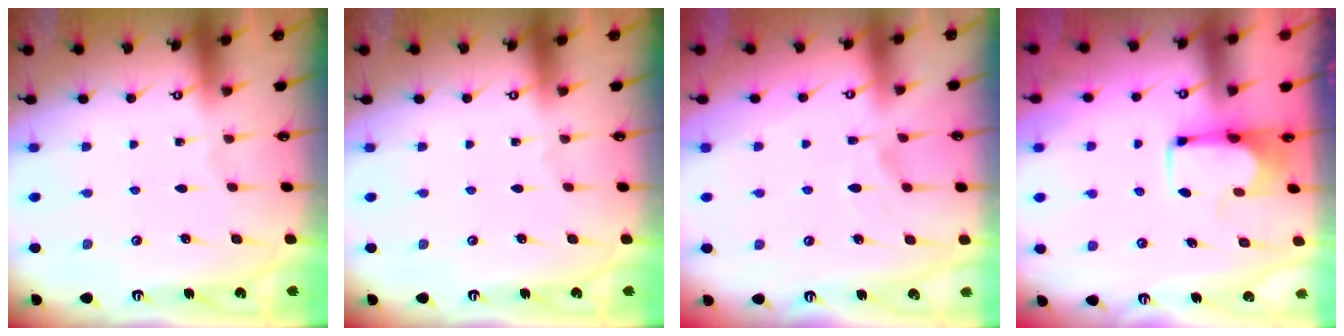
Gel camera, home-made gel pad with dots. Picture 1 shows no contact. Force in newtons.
{"total": 0.0}
{"total": 1.4, "press": 0.7, "slide": 1.2}
{"total": 3.3, "press": 3.3, "slide": 0.4}